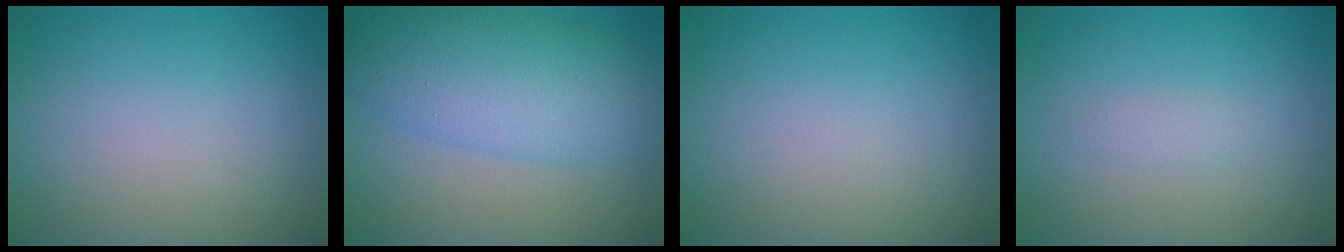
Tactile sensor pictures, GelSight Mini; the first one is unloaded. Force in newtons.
{"total": 8.1, "press": 8.1, "slide": 0.0}
{"total": 0.0}
{"total": 0.9, "press": 0.9, "slide": 0.0}